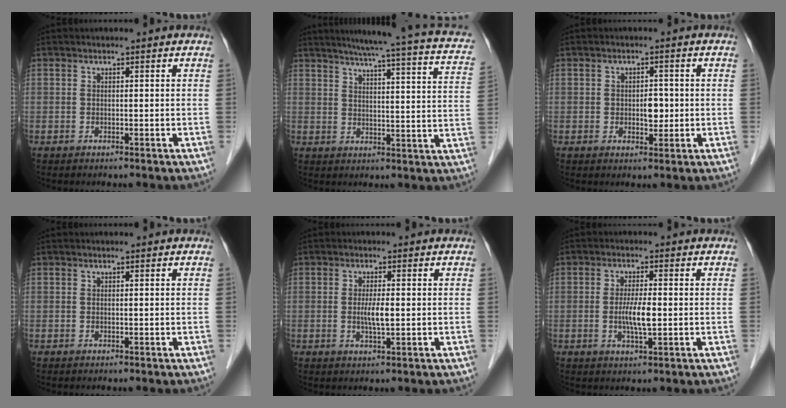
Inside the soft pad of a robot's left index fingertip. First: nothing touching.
{"total": 20.4, "force": [16.4, 1.1, 12.1], "torque": [-0.168, -0.012, 0.183]}
{"total": 2.7, "force": [-0.2, 1.7, 2.1], "torque": [-0.030, 0.002, 0.000]}
{"total": 0.0}
{"total": 2.9, "force": [-0.2, 0.4, 2.8], "torque": [-0.057, -0.004, -0.002]}
{"total": 4.2, "force": [-0.5, 0.6, 4.1], "torque": [-0.084, -0.006, -0.009]}